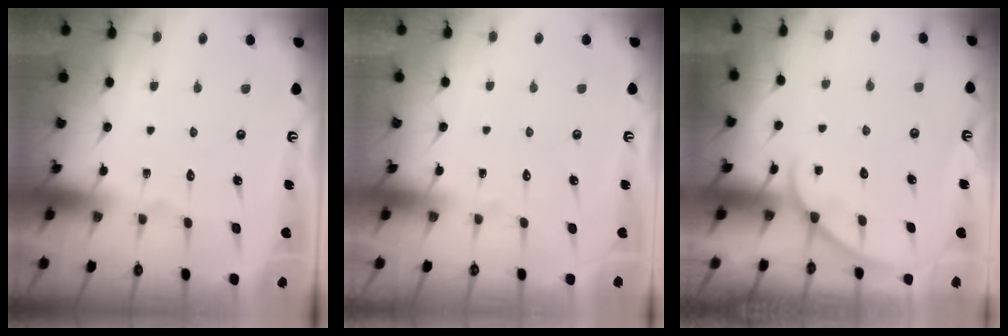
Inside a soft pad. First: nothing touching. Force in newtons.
{"total": 0.0}
{"total": 3.1, "press": 3.0, "slide": 0.3}